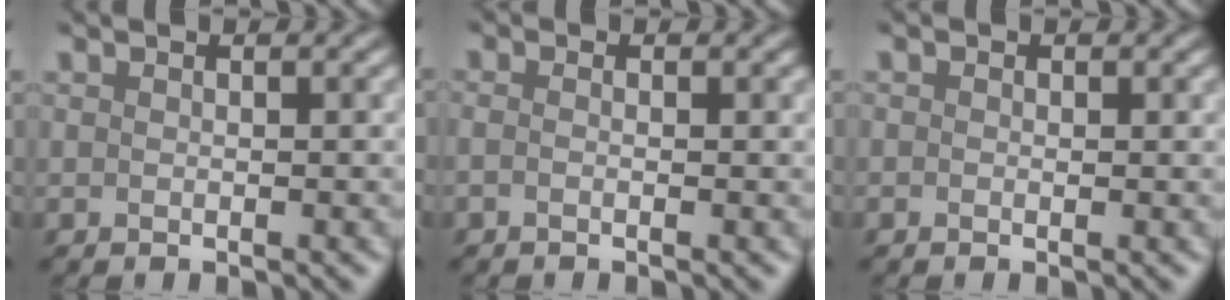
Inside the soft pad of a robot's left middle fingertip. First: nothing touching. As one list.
[{"total": 1.2, "force": [-0.9, -0.6, -0.4], "torque": [-0.002, -0.008, -0.004]}, {"total": 0.8, "force": [-0.4, -0.5, -0.6], "torque": [0.001, 0.001, 0.003]}]